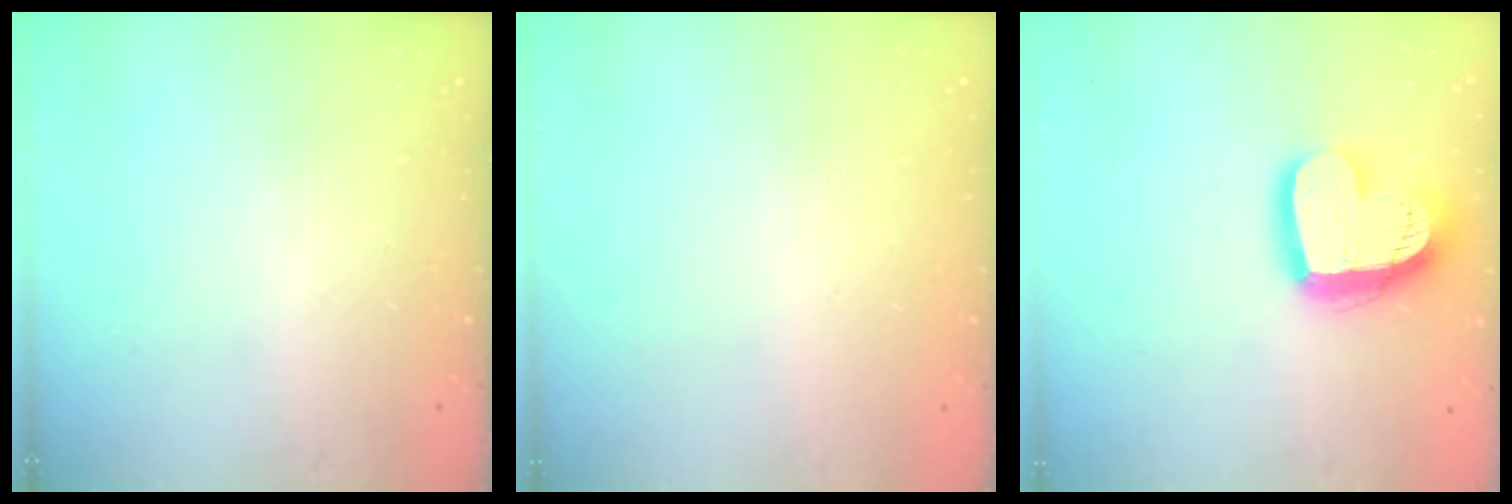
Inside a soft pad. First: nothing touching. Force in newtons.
{"total": 0.0}
{"total": 18.4, "press": 18.3, "slide": 1.6}